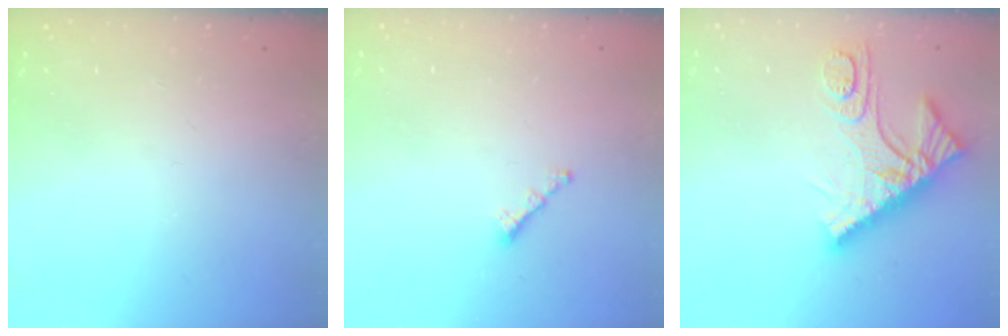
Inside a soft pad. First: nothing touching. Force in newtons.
{"total": 1.6, "press": 1.5, "slide": 0.5}
{"total": 12.1, "press": 12.0, "slide": 1.1}